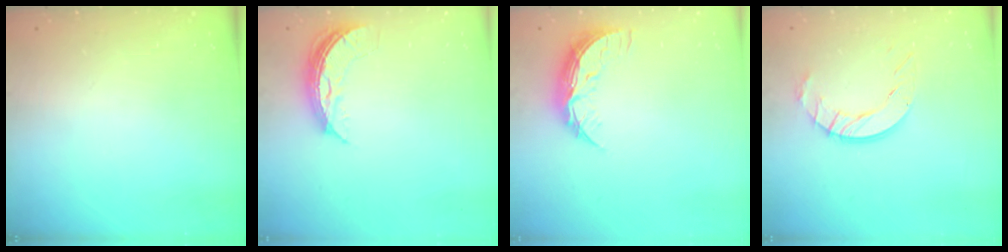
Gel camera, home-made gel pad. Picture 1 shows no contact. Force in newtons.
{"total": 7.4, "press": 7.4, "slide": 0.6}
{"total": 9.0, "press": 9.0, "slide": 0.5}
{"total": 8.1, "press": 8.0, "slide": 0.3}